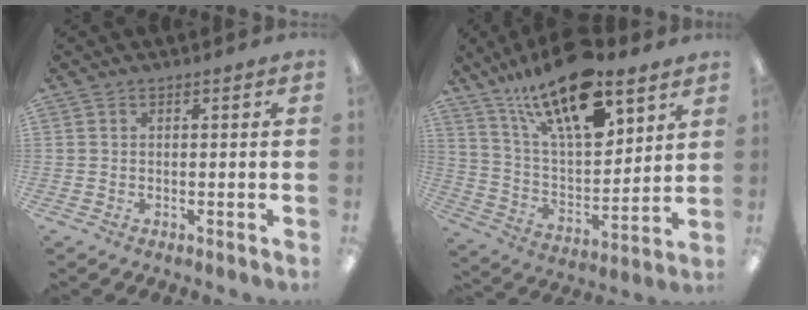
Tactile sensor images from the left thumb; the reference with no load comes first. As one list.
[{"total": 22.7, "force": [15.3, 8.3, 14.5], "torque": [-0.263, -0.083, 0.261]}]